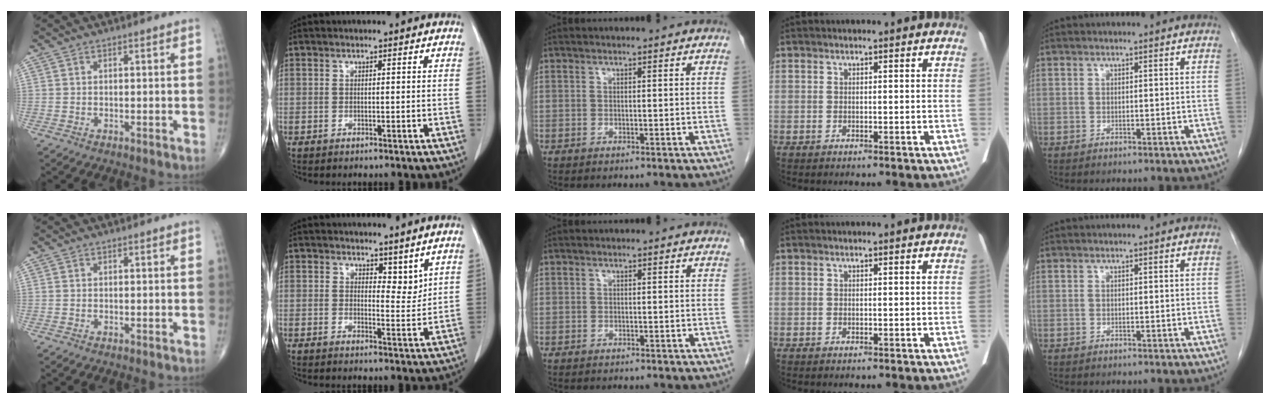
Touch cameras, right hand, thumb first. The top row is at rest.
{"index": {"total": 3.5, "force": [2.7, 1.7, 1.5], "torque": [-0.014, -0.010, 0.046]}, "middle": {"total": 0.6, "force": [-0.4, 0.4, -0.1], "torque": [-0.007, 0.003, -0.011]}}